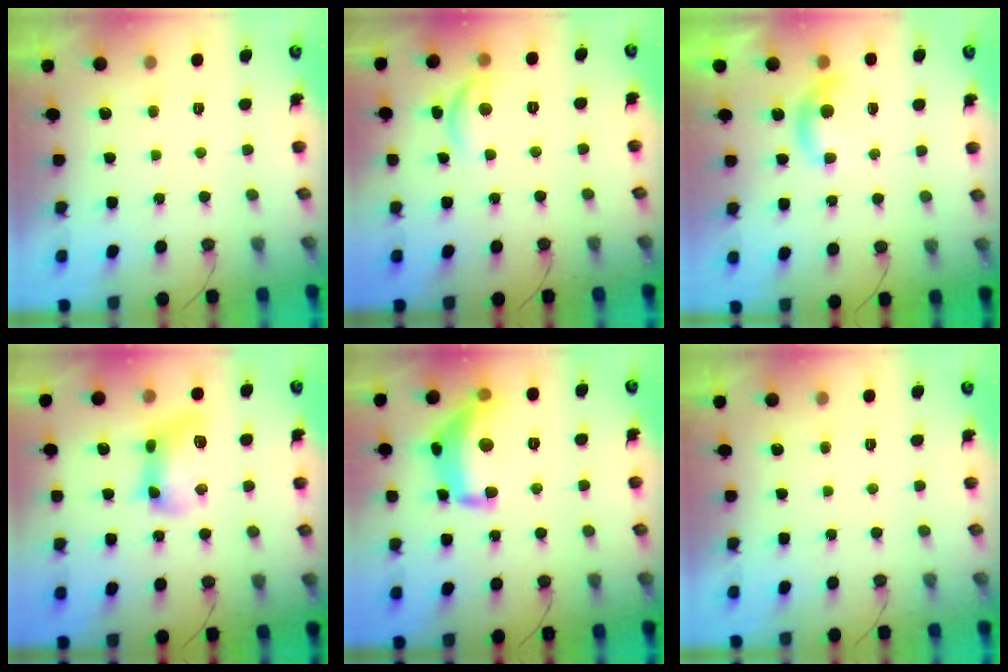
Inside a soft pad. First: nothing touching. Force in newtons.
{"total": 8.5, "press": 8.4, "slide": 0.6}
{"total": 5.1, "press": 5.1, "slide": 0.6}
{"total": 12.1, "press": 12.1, "slide": 0.6}
{"total": 16.7, "press": 16.7, "slide": 1.2}
{"total": 0.0}